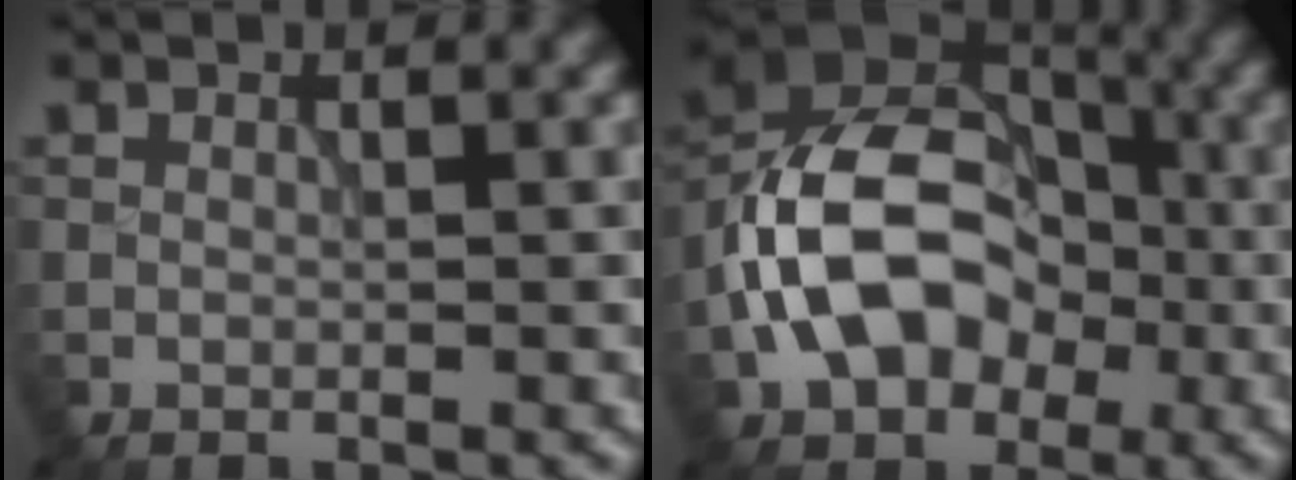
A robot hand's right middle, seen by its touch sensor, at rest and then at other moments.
{"total": 11.6, "force": [-2.8, 8.2, 7.8], "torque": [-0.139, 0.006, -0.063]}